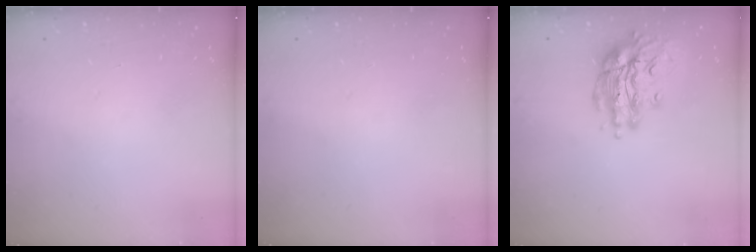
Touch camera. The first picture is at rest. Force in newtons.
{"total": 0.0}
{"total": 15.2, "press": 15.2, "slide": 0.8}